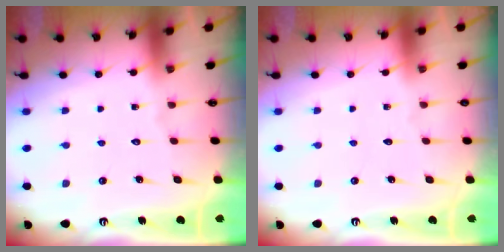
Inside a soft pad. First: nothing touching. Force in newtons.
{"total": 0.0}